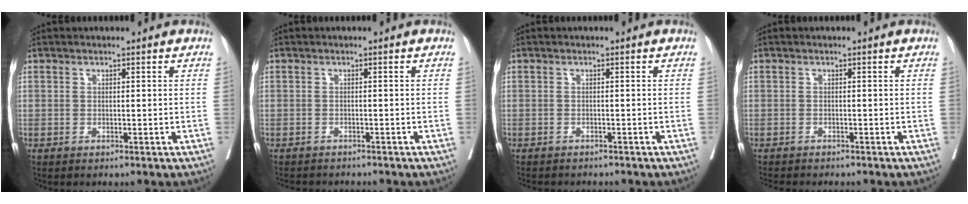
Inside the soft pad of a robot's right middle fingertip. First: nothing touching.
{"total": 4.5, "force": [-4.2, 1.2, 1.2], "torque": [-0.011, -0.003, -0.059]}
{"total": 4.3, "force": [-3.9, 1.3, 1.3], "torque": [-0.016, -0.003, -0.052]}
{"total": 5.0, "force": [-4.4, 1.1, 1.9], "torque": [-0.024, -0.008, -0.063]}